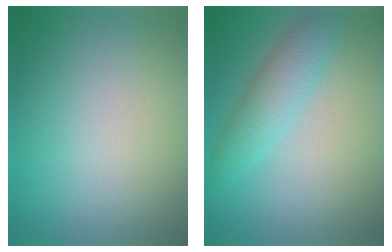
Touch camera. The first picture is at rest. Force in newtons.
{"total": 3.2, "press": 3.2, "slide": 0.0}